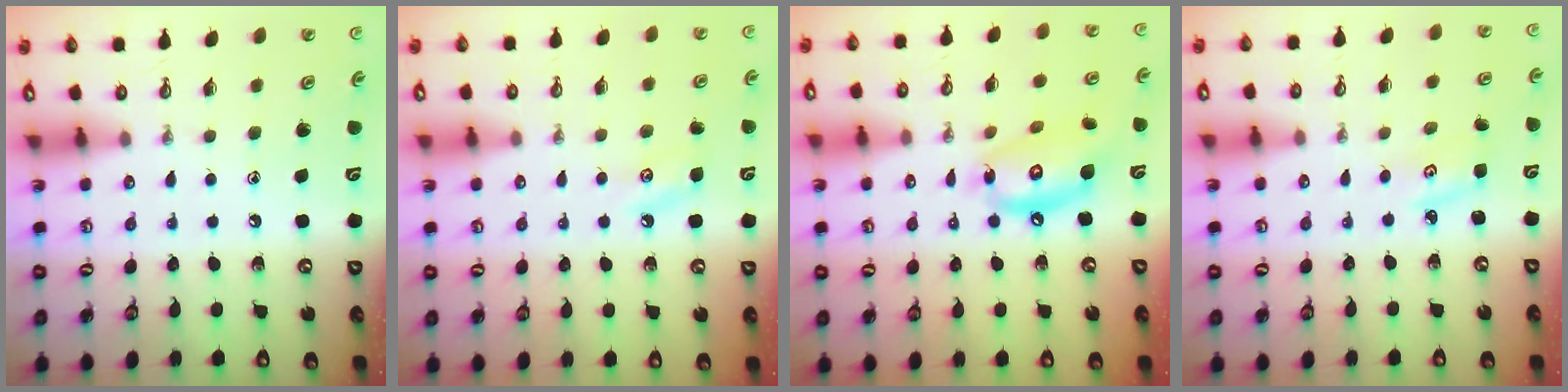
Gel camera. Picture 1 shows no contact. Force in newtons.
{"total": 4.9, "press": 4.9, "slide": 0.5}
{"total": 14.0, "press": 13.9, "slide": 1.5}
{"total": 2.9, "press": 2.8, "slide": 0.4}